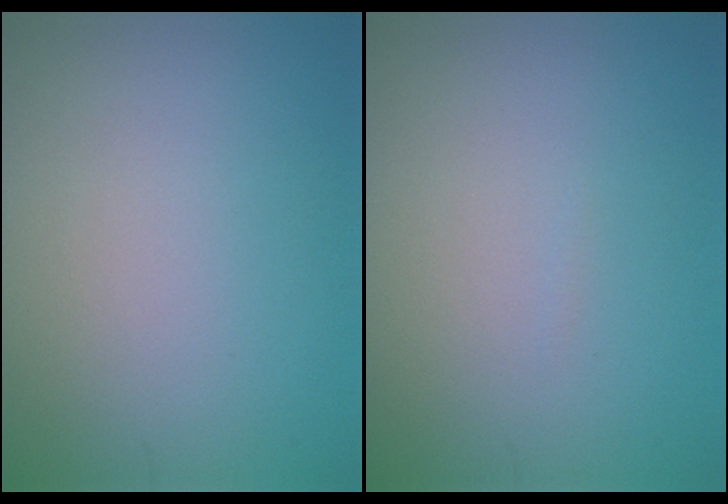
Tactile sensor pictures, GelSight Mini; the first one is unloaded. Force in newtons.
{"total": 0.0}